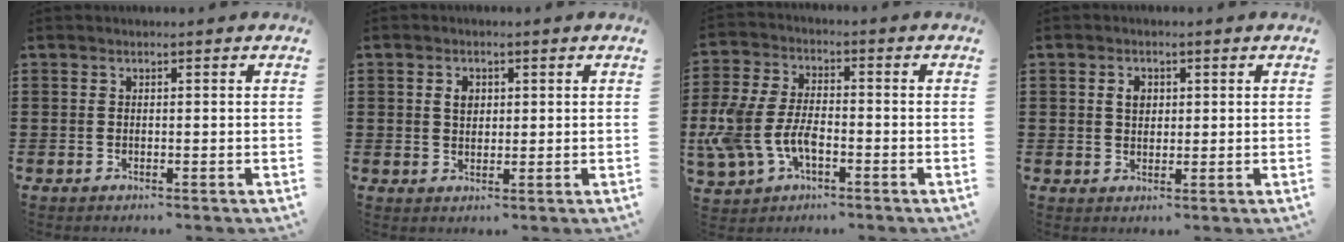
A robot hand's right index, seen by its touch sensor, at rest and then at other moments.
{"total": 2.5, "force": [0.7, 1.8, 1.7], "torque": [-0.038, 0.010, 0.011]}
{"total": 8.0, "force": [-2.9, 4.6, 5.8], "torque": [-0.165, -0.006, -0.066]}
{"total": 2.6, "force": [0.7, 1.8, 1.7], "torque": [-0.039, 0.011, 0.011]}